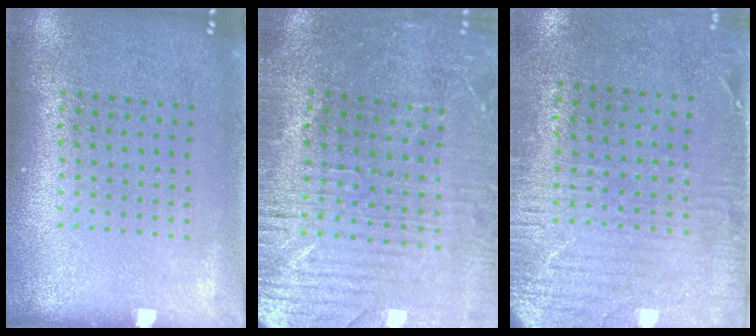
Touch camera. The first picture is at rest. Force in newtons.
{"total": 3.2, "press": 3.2, "slide": 0.7}
{"total": 3.0, "press": 2.4, "slide": 1.7}